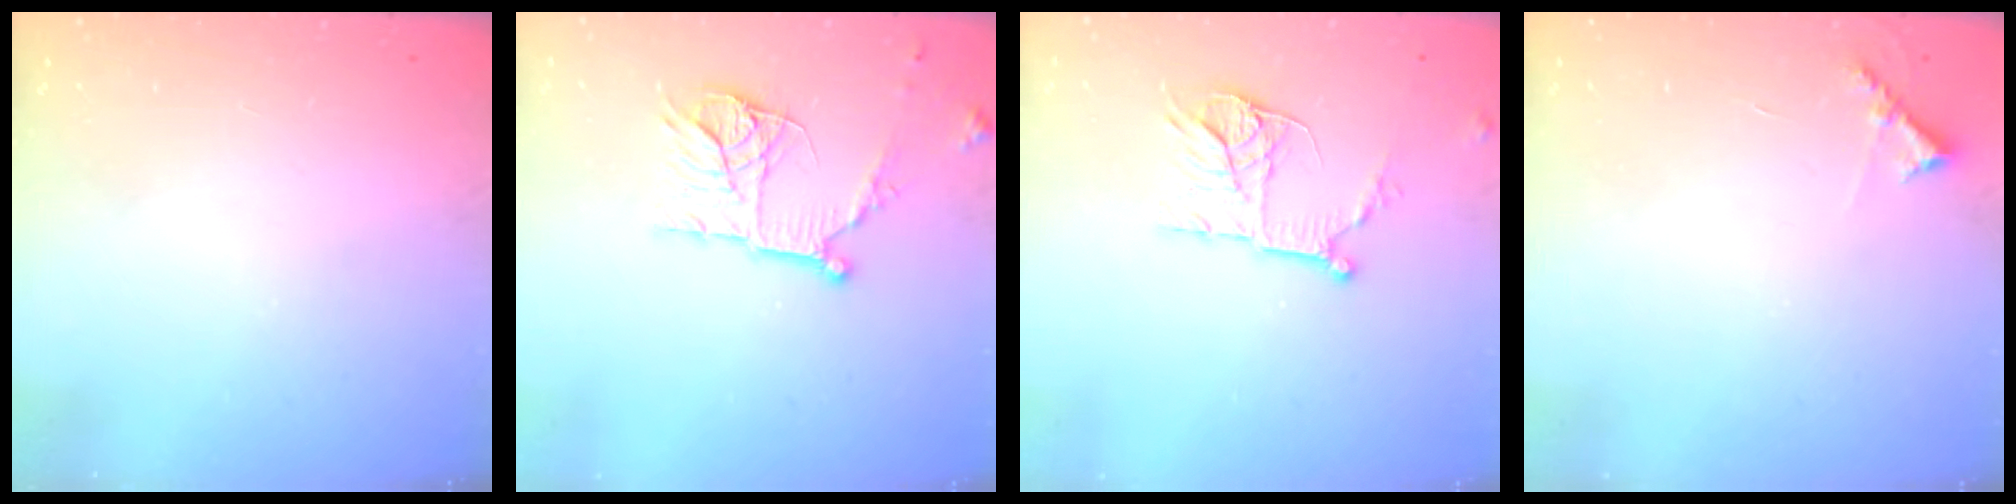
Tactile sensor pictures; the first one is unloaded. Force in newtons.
{"total": 14.9, "press": 14.8, "slide": 1.4}
{"total": 12.2, "press": 12.1, "slide": 1.1}
{"total": 5.8, "press": 5.8, "slide": 0.5}